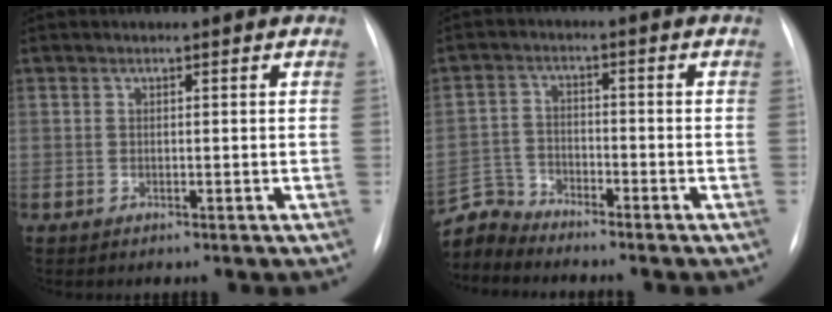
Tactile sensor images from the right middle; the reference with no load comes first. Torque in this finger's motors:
{"motor_torque": [-0.14, -0.08, -0.07, -0.04]}